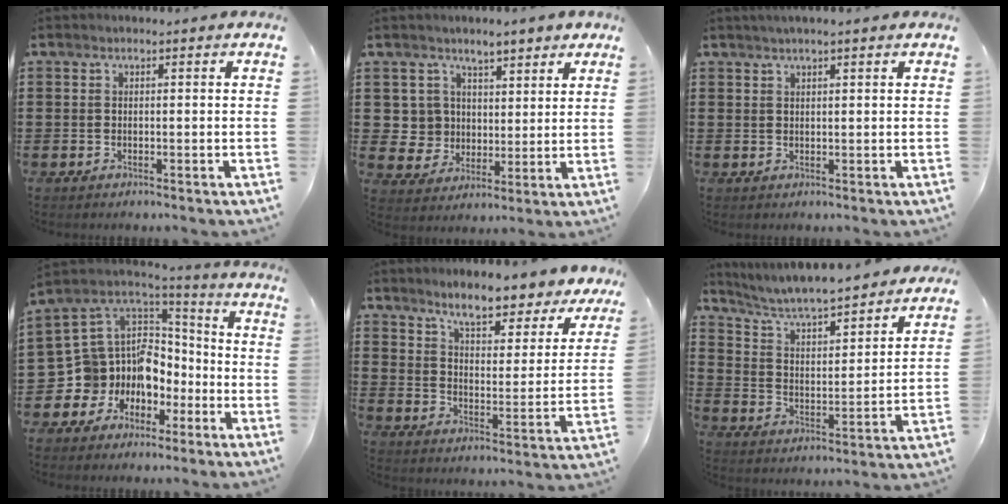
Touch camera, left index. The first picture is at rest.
{"total": 6.5, "force": [4.0, 5.1, -0.9], "torque": [-0.027, -0.016, 0.078]}
{"total": 1.5, "force": [1.2, 0.0, 1.0], "torque": [-0.019, 0.001, 0.022]}
{"total": 10.4, "force": [-2.5, 9.7, 2.9], "torque": [-0.099, -0.016, -0.040]}
{"total": 7.0, "force": [6.4, 0.6, 2.6], "torque": [-0.070, -0.043, 0.108]}
{"total": 5.6, "force": [5.2, 0.4, 1.9], "torque": [-0.060, -0.038, 0.084]}